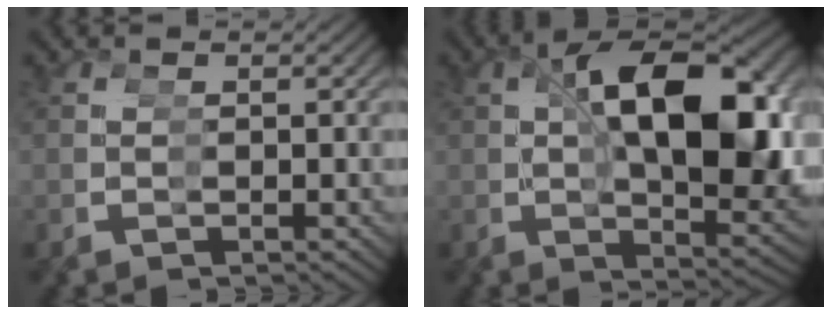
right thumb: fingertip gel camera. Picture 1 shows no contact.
{"total": 13.6, "force": [0.8, 5.5, 12.4], "torque": [-0.174, 0.008, 0.020]}